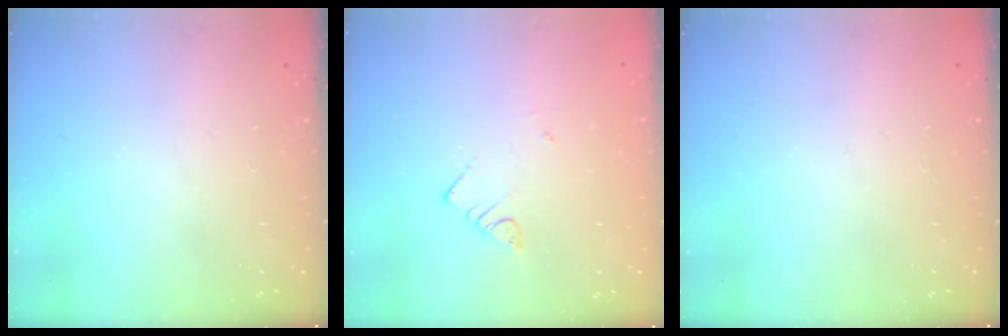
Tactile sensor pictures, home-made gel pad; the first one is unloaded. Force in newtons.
{"total": 3.1, "press": 3.1, "slide": 0.2}
{"total": 0.0}